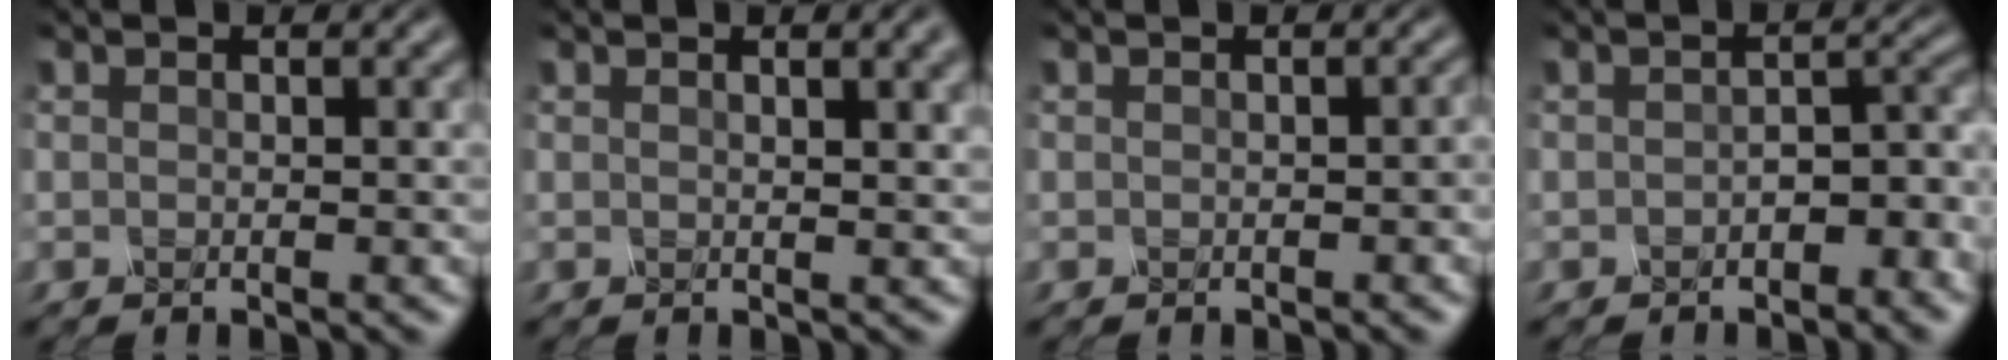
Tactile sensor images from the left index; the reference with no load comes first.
{"total": 3.7, "force": [1.7, 1.4, 3.0], "torque": [-0.022, 0.009, 0.015]}
{"total": 0.6, "force": [-0.2, 0.2, 0.6], "torque": [-0.008, 0.001, 0.000]}
{"total": 3.1, "force": [-1.4, 1.6, 2.3], "torque": [-0.032, 0.004, -0.022]}